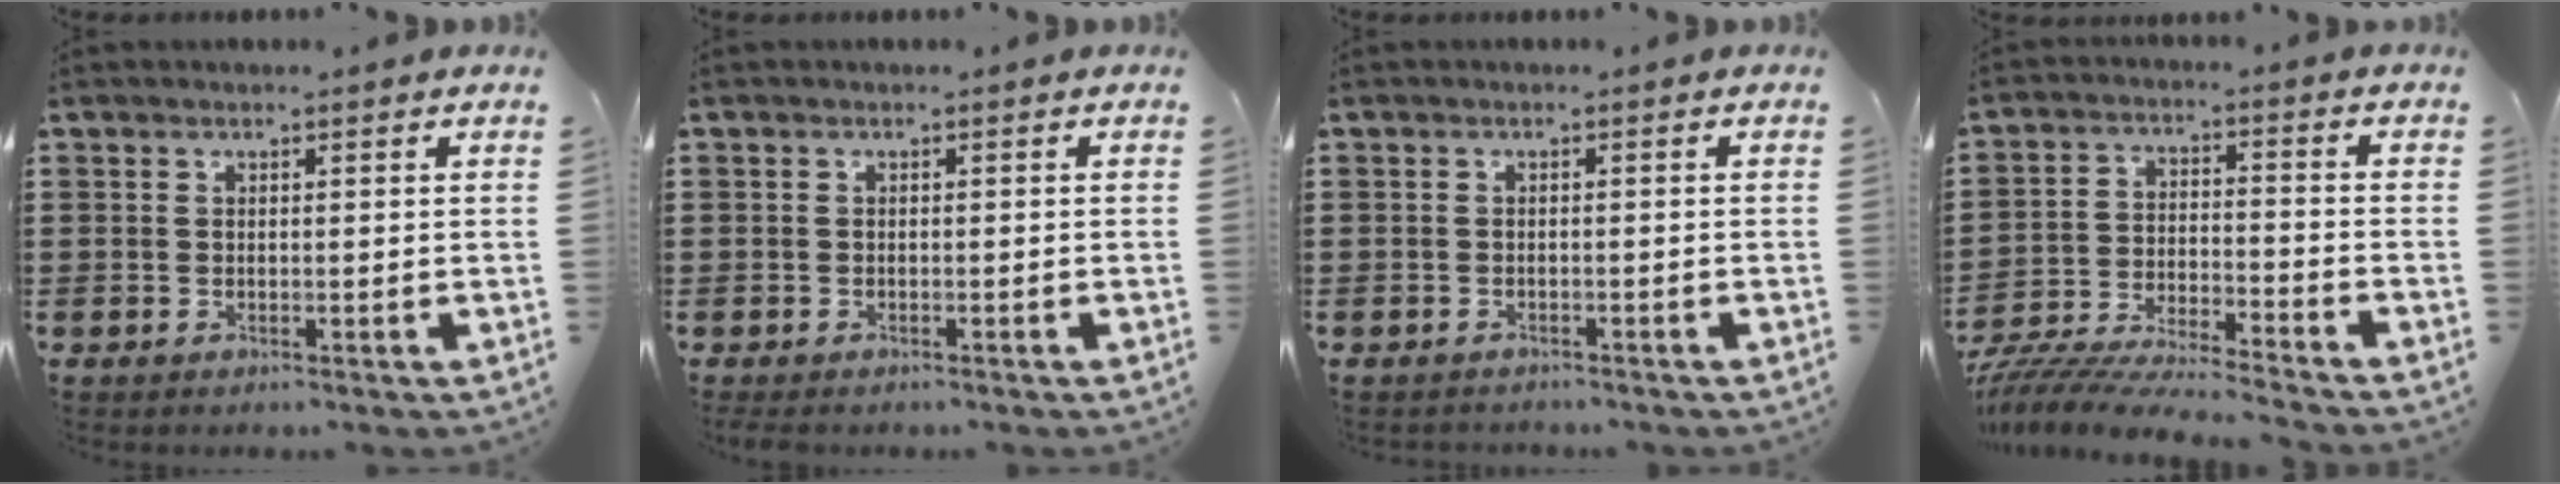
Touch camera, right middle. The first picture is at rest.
{"total": 0.8, "force": [-0.7, 0.4, 0.0], "torque": [-0.001, 0.000, -0.014]}
{"total": 1.0, "force": [-0.9, 0.2, -0.1], "torque": [-0.001, 0.004, -0.021]}
{"total": 7.4, "force": [-7.2, 0.2, 1.3], "torque": [-0.031, 0.001, -0.146]}